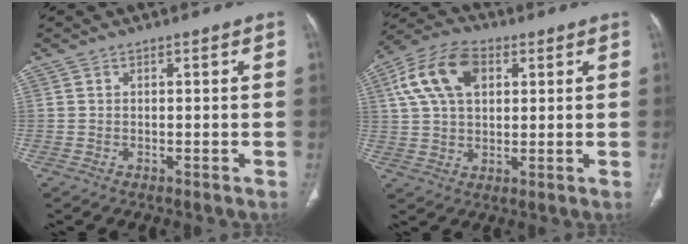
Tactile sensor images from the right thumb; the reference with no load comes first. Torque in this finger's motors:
{"motor_torque": [0.06, 0.43, 0.63, -0.54, 0.33]}